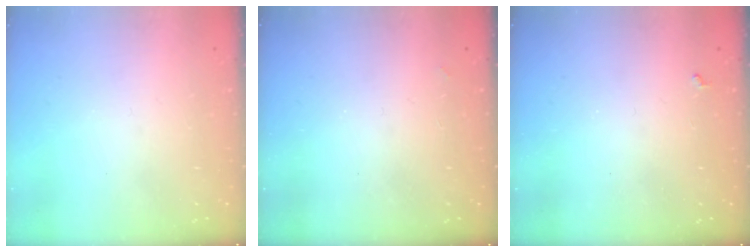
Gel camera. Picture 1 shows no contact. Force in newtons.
{"total": 1.1, "press": 1.0, "slide": 0.3}
{"total": 3.0, "press": 2.9, "slide": 0.5}